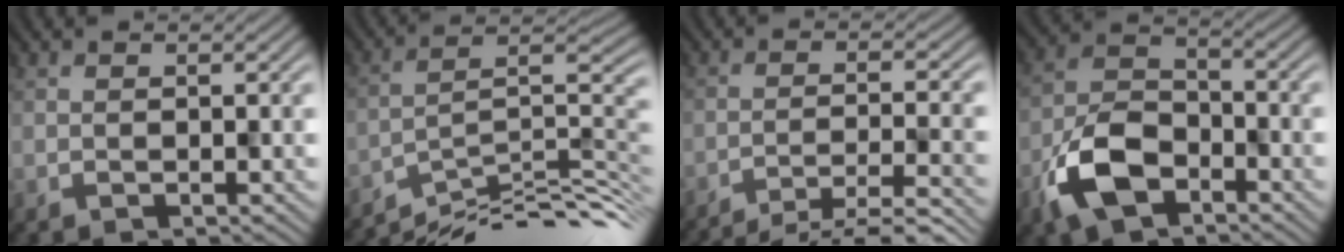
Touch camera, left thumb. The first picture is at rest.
{"total": 10.6, "force": [-8.0, 1.7, 6.8], "torque": [-0.104, 0.009, -0.138]}
{"total": 8.6, "force": [-7.4, 0.8, 4.3], "torque": [-0.067, 0.004, -0.109]}
{"total": 8.7, "force": [-4.7, 4.9, 5.4], "torque": [-0.121, -0.001, -0.105]}